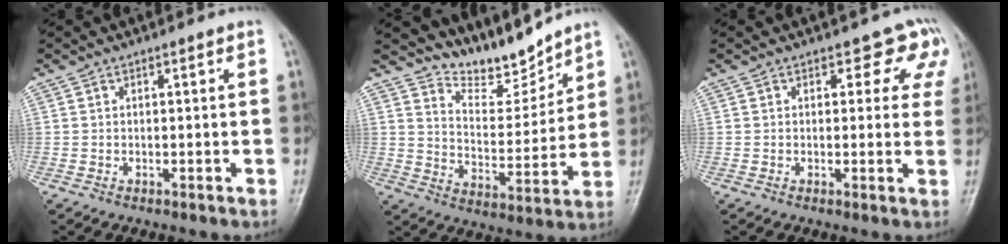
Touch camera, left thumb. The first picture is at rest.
{"total": 10.0, "force": [9.4, 2.4, 2.2], "torque": [-0.005, -0.076, 0.174]}
{"total": 5.9, "force": [3.5, 3.8, 2.8], "torque": [0.011, -0.014, 0.025]}